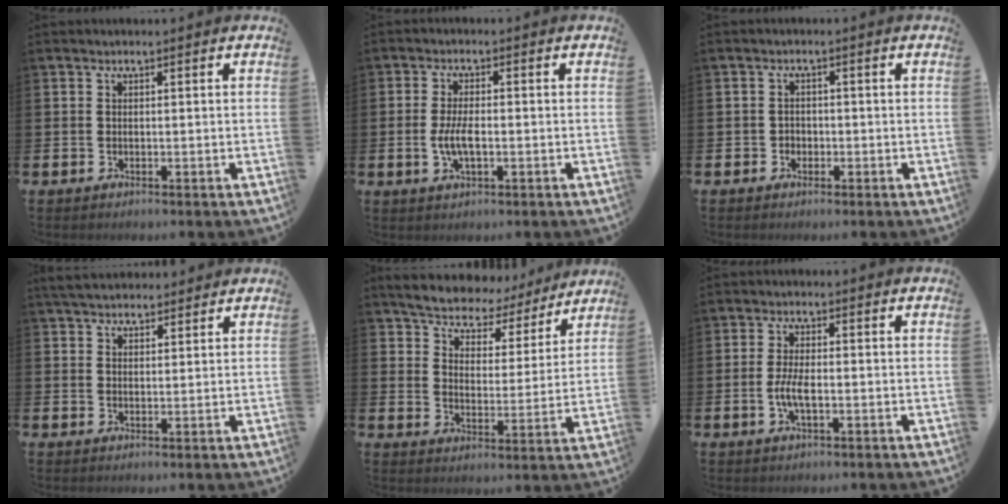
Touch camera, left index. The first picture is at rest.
{"total": 3.9, "force": [-0.5, 1.5, 3.5], "torque": [-0.068, -0.001, -0.012]}
{"total": 1.4, "force": [-0.5, 1.3, 0.3], "torque": [-0.007, 0.003, -0.014]}
{"total": 4.2, "force": [4.0, 1.2, 0.8], "torque": [-0.026, -0.011, 0.075]}
{"total": 6.6, "force": [6.3, 1.7, 0.8], "torque": [-0.048, -0.052, 0.108]}
{"total": 3.5, "force": [-0.7, 1.2, 3.2], "torque": [-0.062, -0.002, -0.016]}